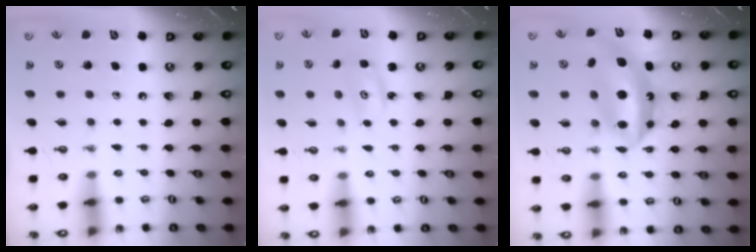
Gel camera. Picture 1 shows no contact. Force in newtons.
{"total": 2.6, "press": 2.6, "slide": 0.2}
{"total": 13.2, "press": 13.1, "slide": 1.7}